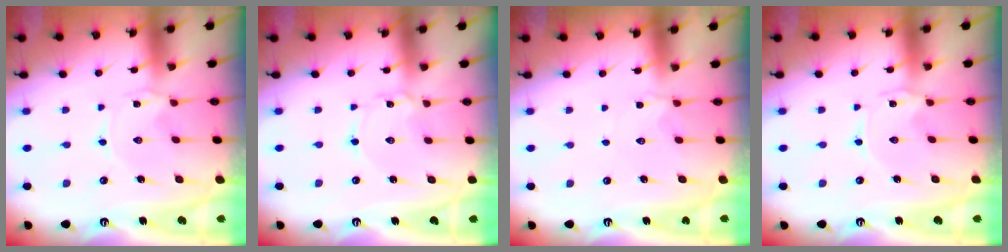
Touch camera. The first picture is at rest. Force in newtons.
{"total": 1.8, "press": 1.8, "slide": 0.1}
{"total": 2.2, "press": 2.1, "slide": 0.7}
{"total": 0.0}